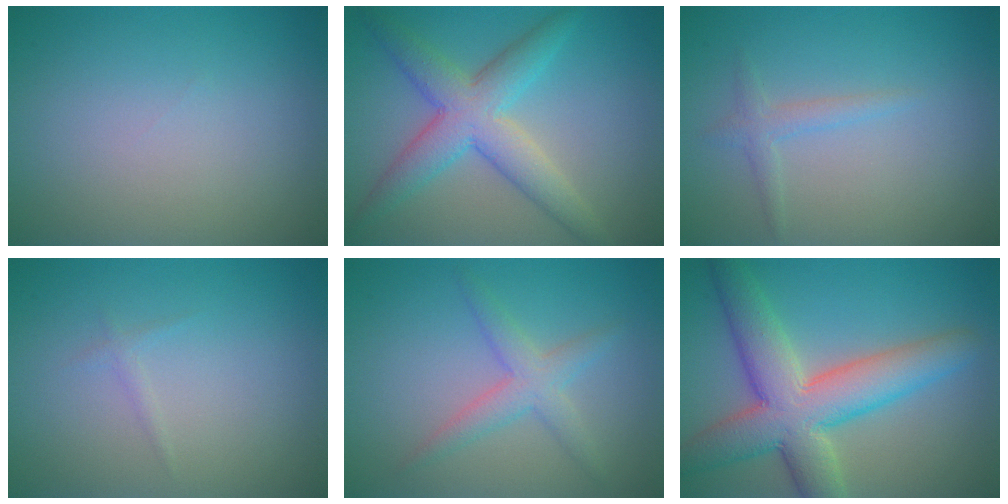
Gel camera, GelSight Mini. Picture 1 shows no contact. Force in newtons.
{"total": 5.8, "press": 5.8, "slide": 0.1}
{"total": 1.5, "press": 1.5, "slide": 0.1}
{"total": 0.6, "press": 0.6, "slide": 0.1}
{"total": 2.8, "press": 2.8, "slide": 0.2}
{"total": 8.7, "press": 8.7, "slide": 0.5}